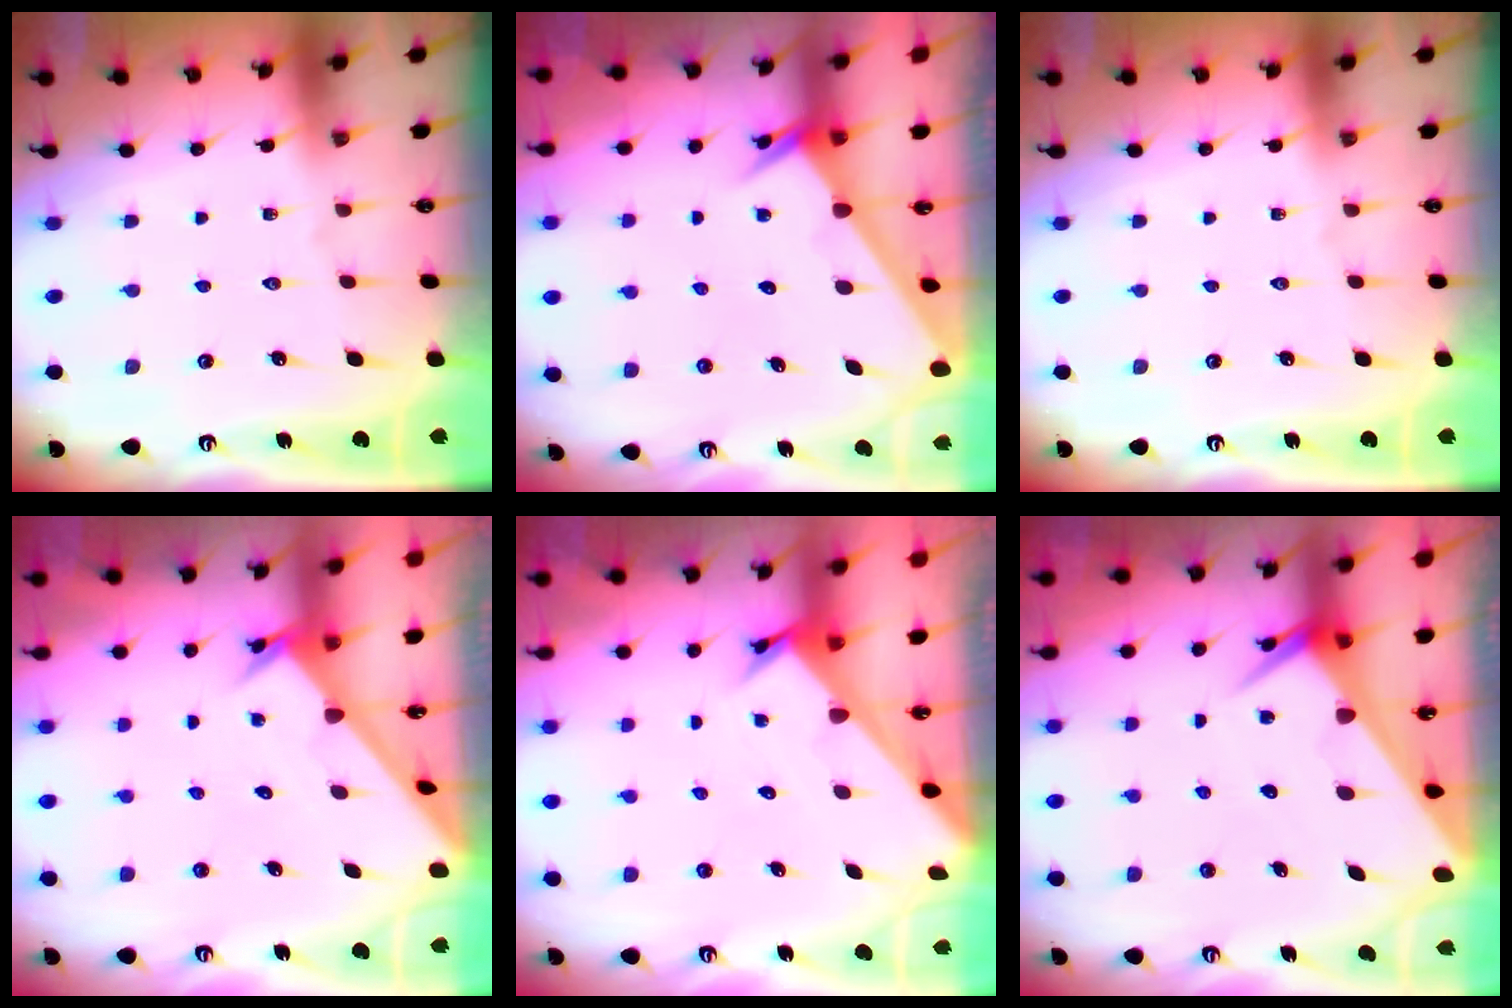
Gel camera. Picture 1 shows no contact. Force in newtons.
{"total": 2.3, "press": 2.3, "slide": 0.1}
{"total": 0.0}
{"total": 2.5, "press": 2.5, "slide": 0.2}
{"total": 2.5, "press": 2.5, "slide": 0.2}
{"total": 6.1, "press": 6.0, "slide": 0.5}